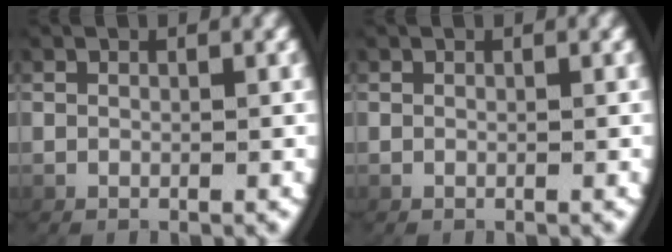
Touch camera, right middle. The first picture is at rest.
{"total": 0.0}